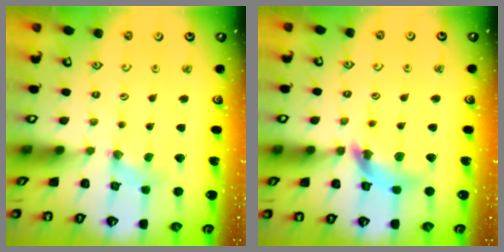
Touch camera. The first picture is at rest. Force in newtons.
{"total": 12.2, "press": 12.1, "slide": 1.6}